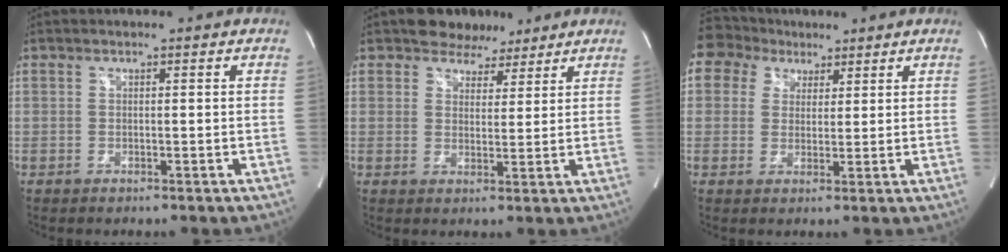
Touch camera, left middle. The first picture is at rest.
{"total": 5.4, "force": [4.3, 3.2, 1.0], "torque": [-0.011, 0.006, 0.066]}
{"total": 7.1, "force": [4.5, 5.4, 0.7], "torque": [-0.024, 0.036, 0.083]}